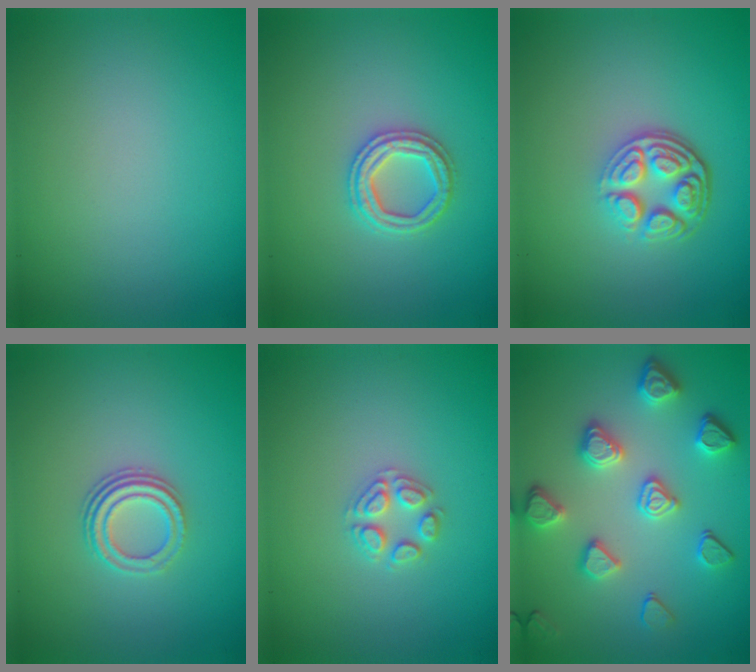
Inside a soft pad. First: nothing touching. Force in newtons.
{"total": 2.6, "press": 2.6, "slide": 0.5}
{"total": 4.6, "press": 3.3, "slide": 3.2}
{"total": 3.0, "press": 2.1, "slide": 2.1}
{"total": 2.2, "press": 2.2, "slide": 0.2}
{"total": 4.6, "press": 4.1, "slide": 2.1}